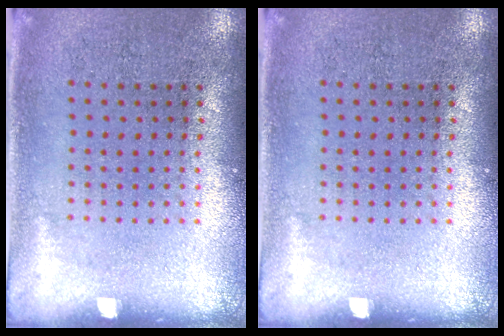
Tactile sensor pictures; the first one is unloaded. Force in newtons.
{"total": 0.0}